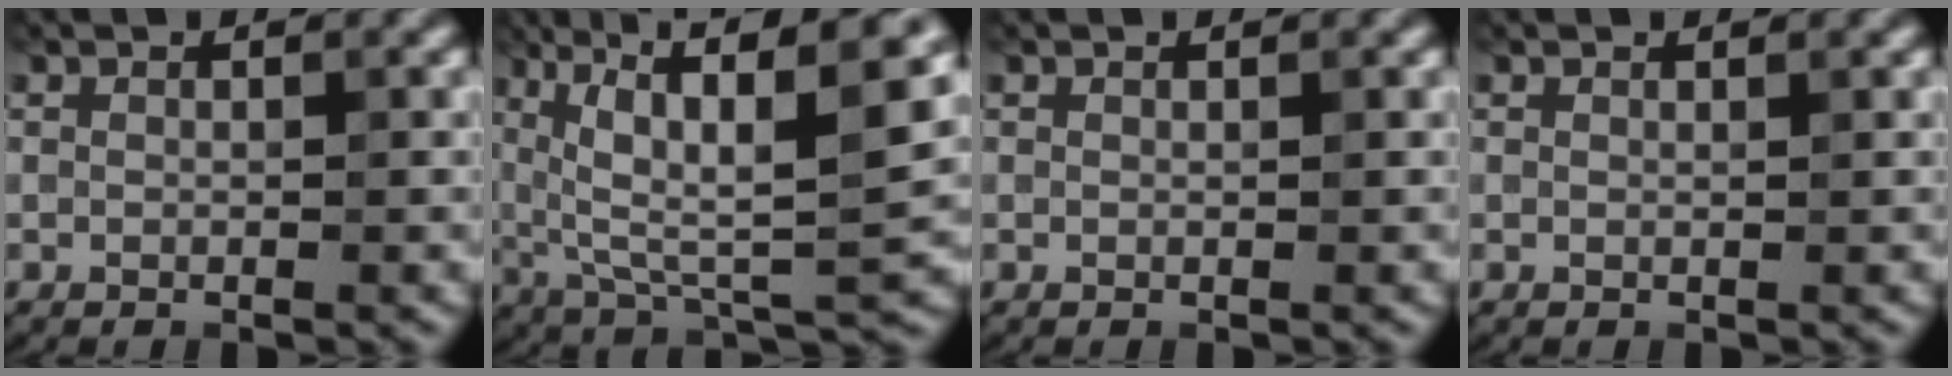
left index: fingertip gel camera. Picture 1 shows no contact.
{"total": 12.3, "force": [4.7, 3.4, 10.8], "torque": [-0.174, 0.009, 0.079]}
{"total": 0.0}
{"total": 0.5, "force": [0.5, 0.0, 0.2], "torque": [0.002, 0.001, 0.007]}